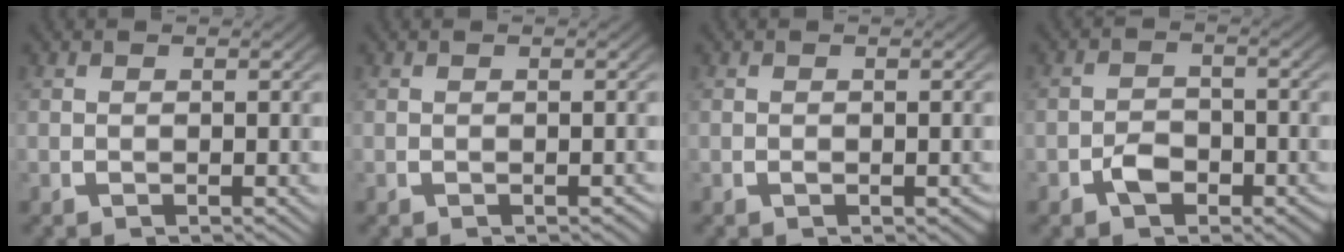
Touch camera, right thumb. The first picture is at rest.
{"total": 0.7, "force": [-0.6, 0.2, 0.3], "torque": [-0.006, -0.003, -0.005]}
{"total": 0.9, "force": [-0.4, 0.5, 0.6], "torque": [-0.008, -0.003, -0.003]}
{"total": 2.8, "force": [-1.6, 1.8, 1.4], "torque": [-0.023, -0.008, -0.024]}